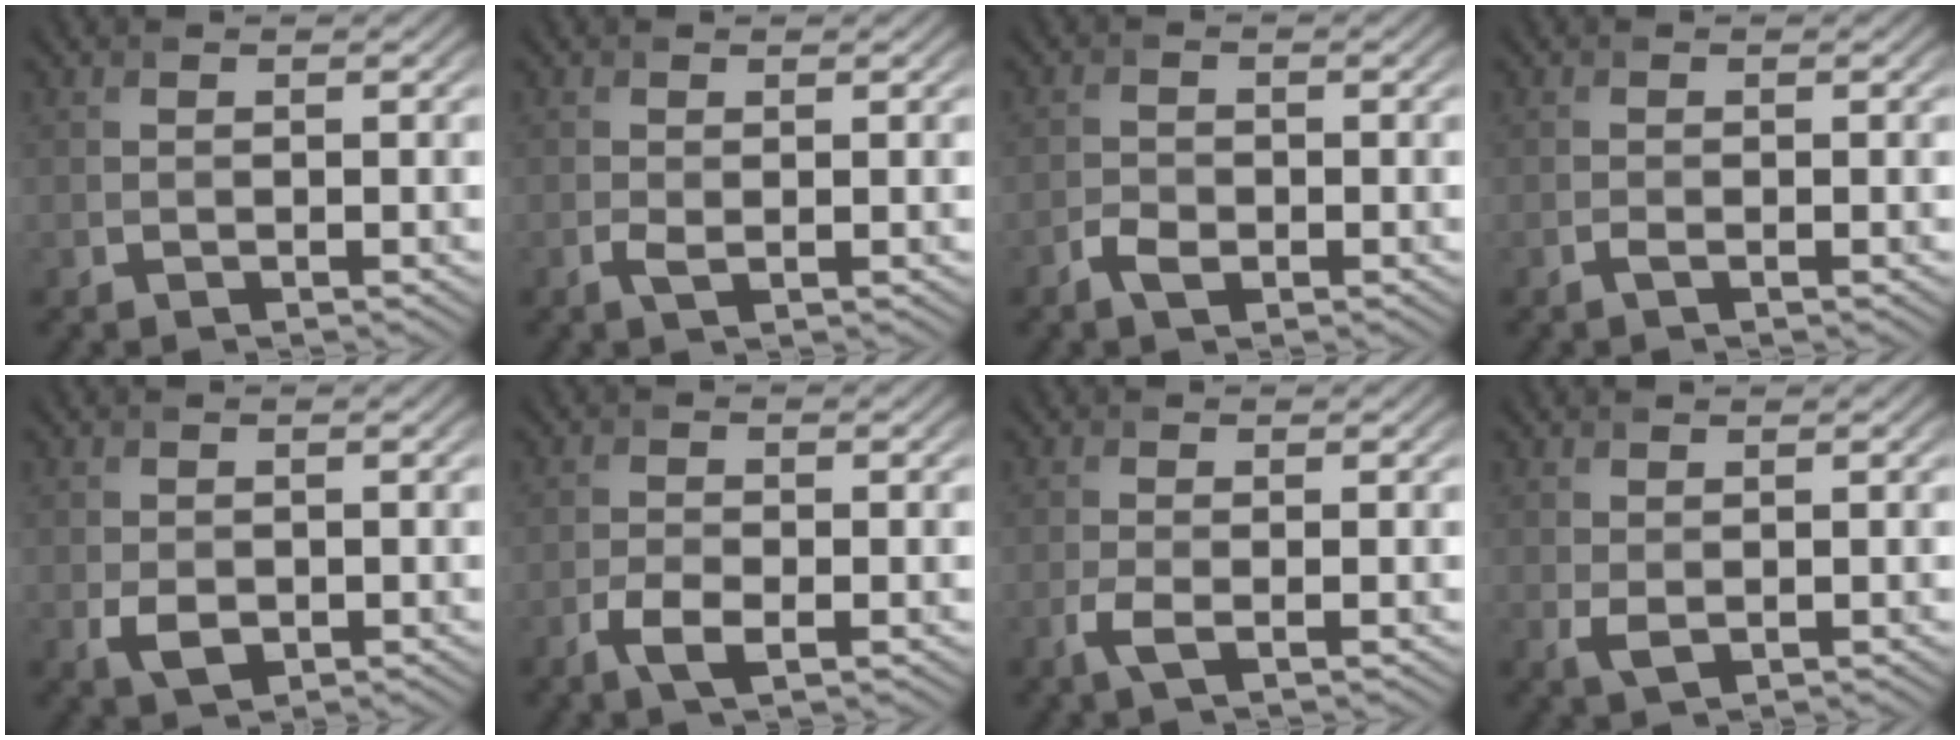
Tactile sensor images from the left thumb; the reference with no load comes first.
{"total": 1.1, "force": [-0.2, 0.4, 1.0], "torque": [-0.025, -0.004, -0.004]}
{"total": 2.1, "force": [-1.2, 1.2, 1.2], "torque": [-0.026, 0.000, -0.025]}
{"total": 0.7, "force": [-0.4, 0.1, 0.6], "torque": [-0.013, -0.002, -0.007]}
{"total": 2.5, "force": [-0.5, 1.7, 1.7], "torque": [-0.038, -0.011, -0.006]}
{"total": 3.1, "force": [-1.5, 1.2, 2.4], "torque": [-0.055, -0.005, -0.031]}
{"total": 2.1, "force": [-0.8, 0.6, 1.8], "torque": [-0.047, -0.003, -0.022]}
{"total": 1.5, "force": [0.2, 0.9, 1.2], "torque": [-0.032, -0.004, 0.009]}